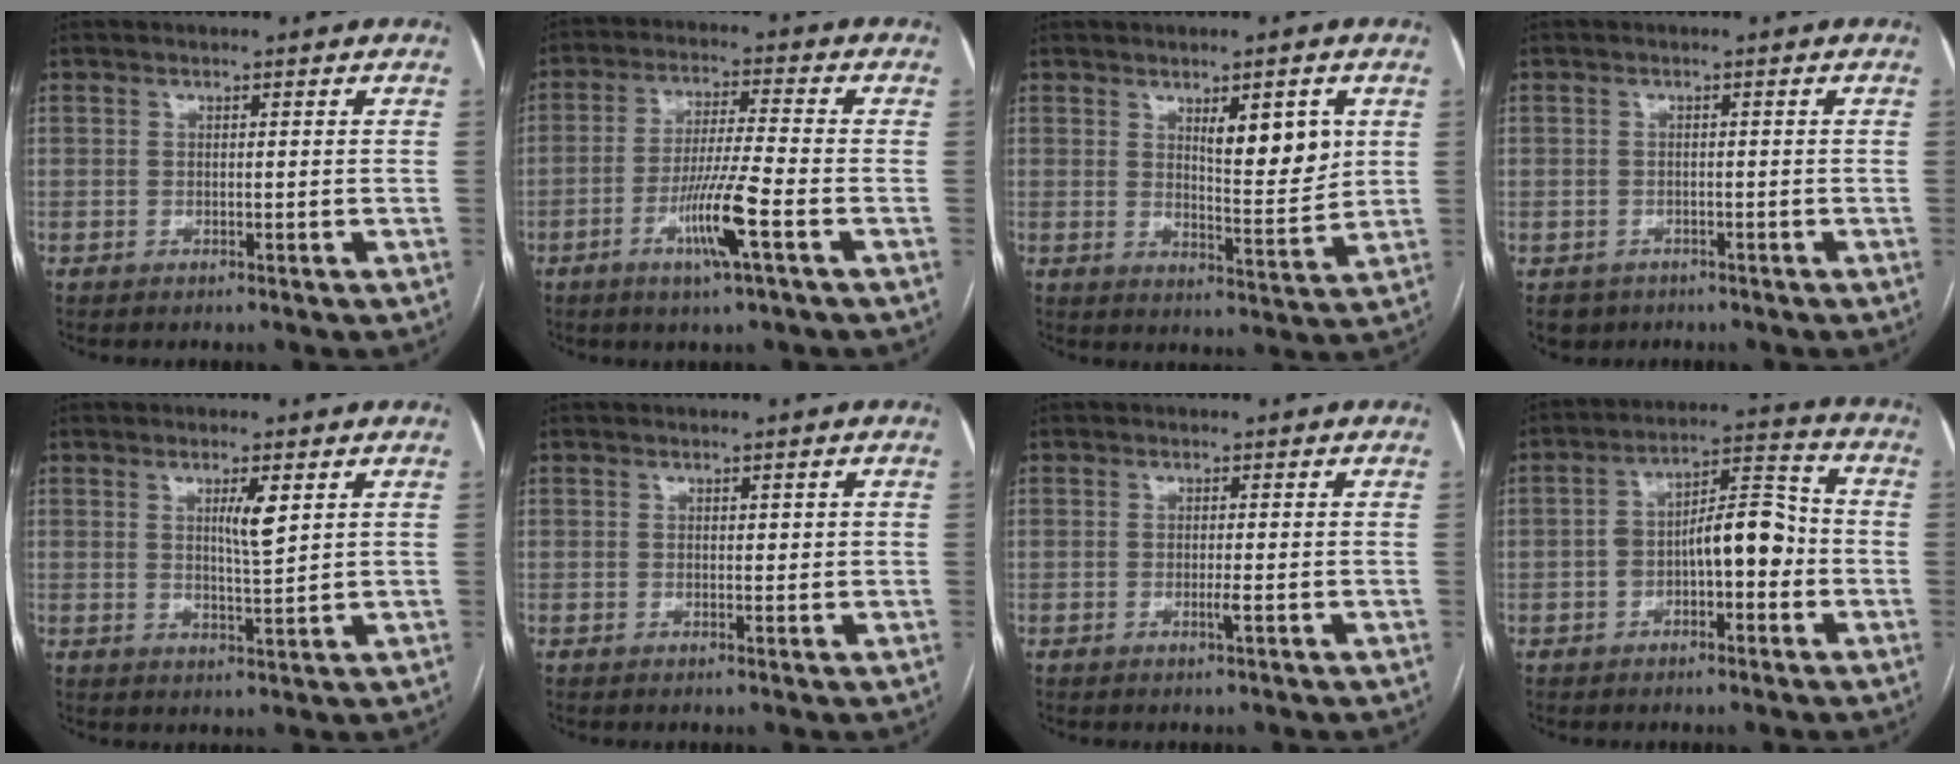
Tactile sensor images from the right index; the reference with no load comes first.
{"total": 9.0, "force": [-3.8, -0.4, 8.1], "torque": [-0.156, -0.009, -0.071]}
{"total": 7.6, "force": [2.9, 1.9, 6.8], "torque": [-0.103, -0.011, 0.047]}
{"total": 3.4, "force": [-2.0, 2.7, 0.2], "torque": [-0.001, 0.004, -0.033]}
{"total": 4.1, "force": [1.6, 0.3, 3.7], "torque": [-0.064, -0.005, 0.028]}
{"total": 1.0, "force": [0.4, 0.6, 0.7], "torque": [-0.008, 0.000, 0.007]}
{"total": 1.2, "force": [-0.4, -0.2, 1.0], "torque": [-0.021, -0.002, -0.008]}
{"total": 9.2, "force": [-1.9, 3.5, 8.3], "torque": [-0.139, 0.039, -0.030]}